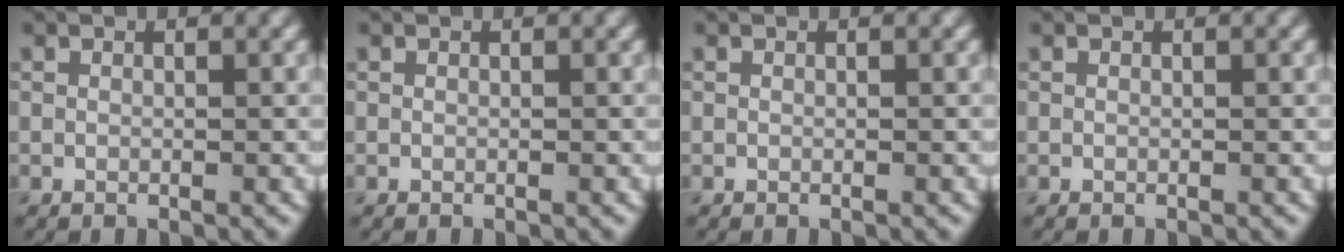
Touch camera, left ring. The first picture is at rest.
{"total": 0.0}
{"total": 0.0}
{"total": 0.0}